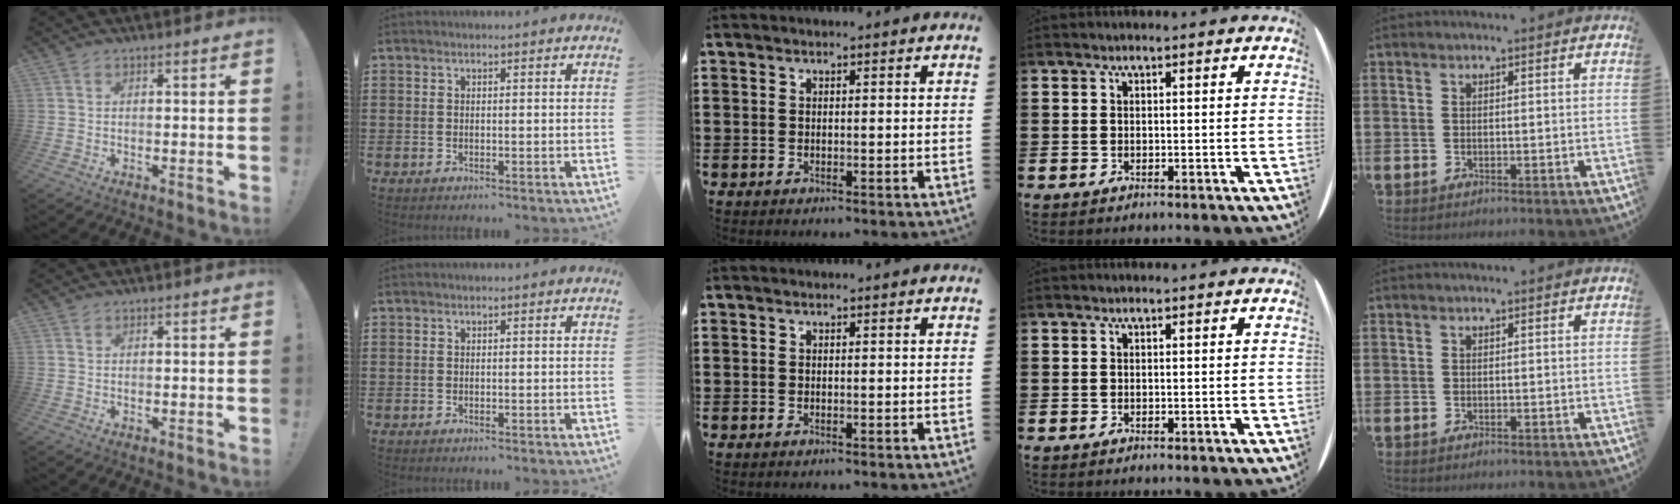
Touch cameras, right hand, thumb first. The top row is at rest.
{"thumb": {"total": 0.6, "force": [0.4, 0.4, 0.1], "torque": [0.006, -0.004, 0.006]}}